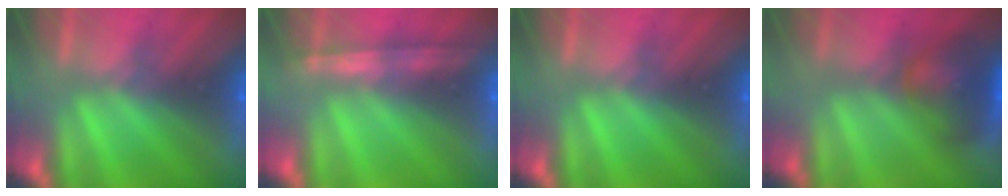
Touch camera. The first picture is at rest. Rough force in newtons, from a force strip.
{"total": 1.2}
{"total": 0.0}
{"total": 7.5}